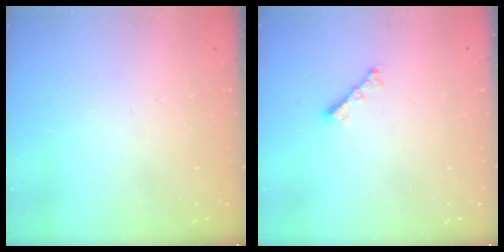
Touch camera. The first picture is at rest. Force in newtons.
{"total": 2.8, "press": 2.7, "slide": 0.6}